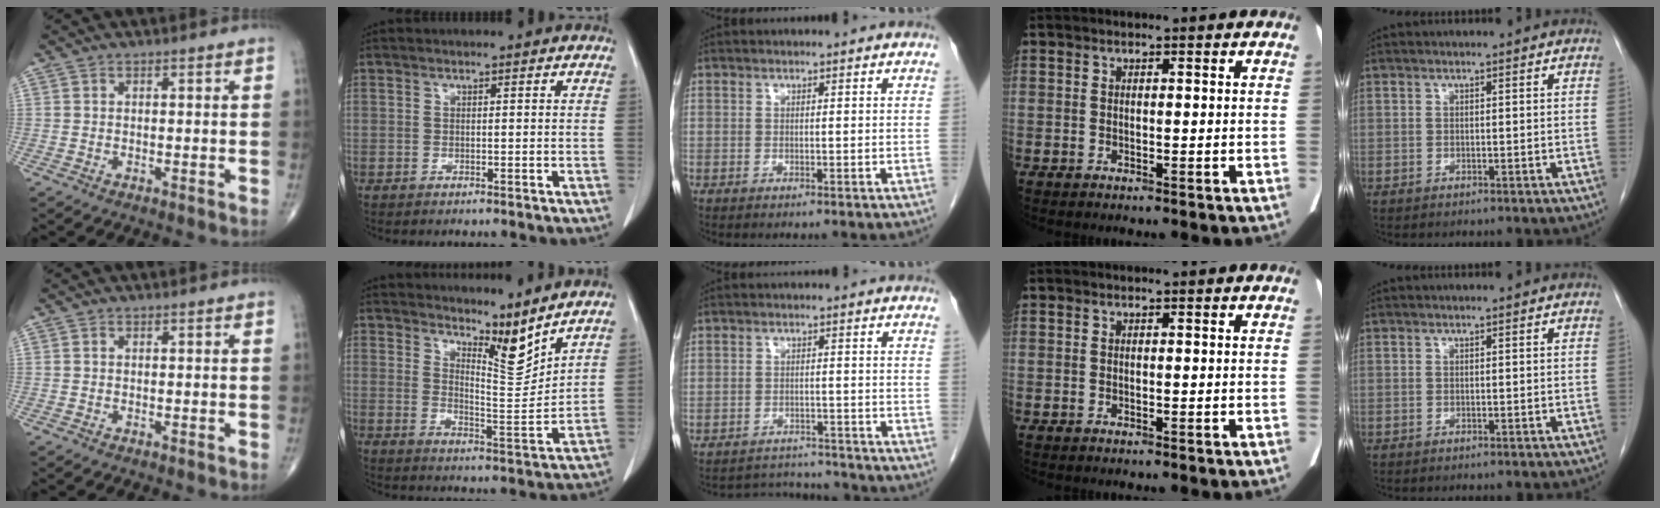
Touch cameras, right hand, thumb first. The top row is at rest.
{"index": {"total": 7.2, "force": [6.4, 0.6, 3.4], "torque": [-0.055, -0.023, 0.111]}, "middle": {"total": 5.4, "force": [-5.1, 0.5, -1.5], "torque": [0.020, 0.011, -0.078]}}